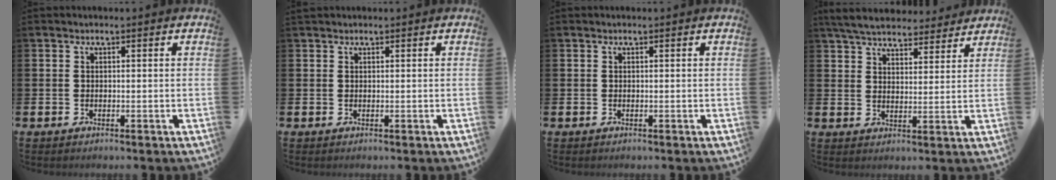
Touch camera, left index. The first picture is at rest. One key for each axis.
{"total": 0.7, "fx": 0.6, "fy": 0.2, "fz": 0.1, "tx": 0.009, "ty": -0.002, "tz": 0.010}
{"total": 0.0}
{"total": 6.0, "fx": 5.7, "fy": 1.3, "fz": 1.1, "tx": -0.043, "ty": -0.030, "tz": 0.103}